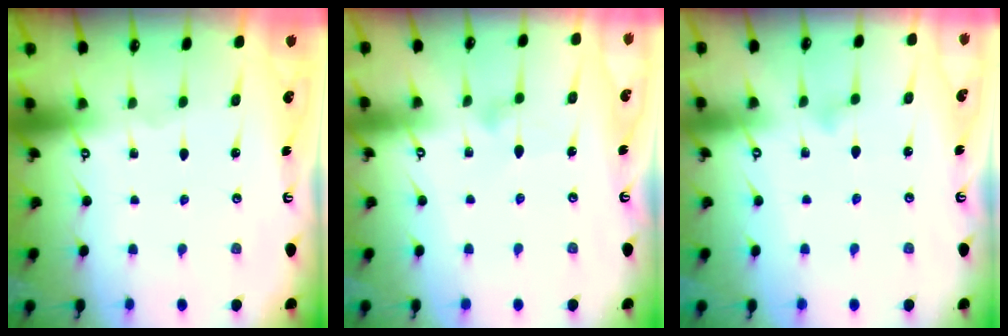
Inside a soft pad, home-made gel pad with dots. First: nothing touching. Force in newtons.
{"total": 10.4, "press": 10.3, "slide": 0.5}
{"total": 3.9, "press": 3.9, "slide": 0.2}